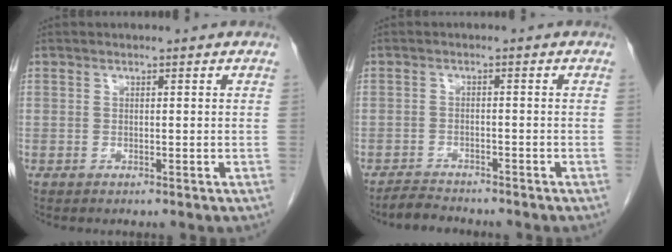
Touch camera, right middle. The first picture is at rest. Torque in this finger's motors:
{"motor_torque": [0.29, -0.24, -0.03, 0.00]}